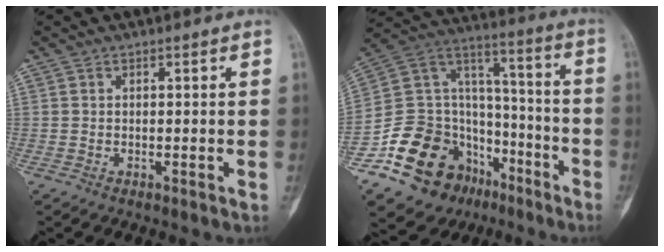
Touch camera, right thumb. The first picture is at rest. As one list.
[{"total": 24.4, "force": [-13.1, 17.3, 11.2], "torque": [-0.166, 0.126, -0.207]}]